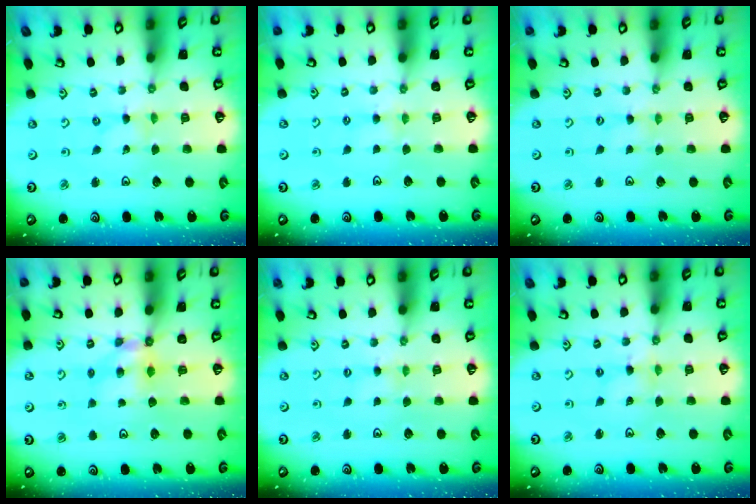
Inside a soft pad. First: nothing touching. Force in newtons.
{"total": 2.5, "press": 2.4, "slide": 0.5}
{"total": 0.0}
{"total": 5.6, "press": 5.6, "slide": 0.3}
{"total": 2.0, "press": 2.0, "slide": 0.3}
{"total": 2.6, "press": 2.6, "slide": 0.2}